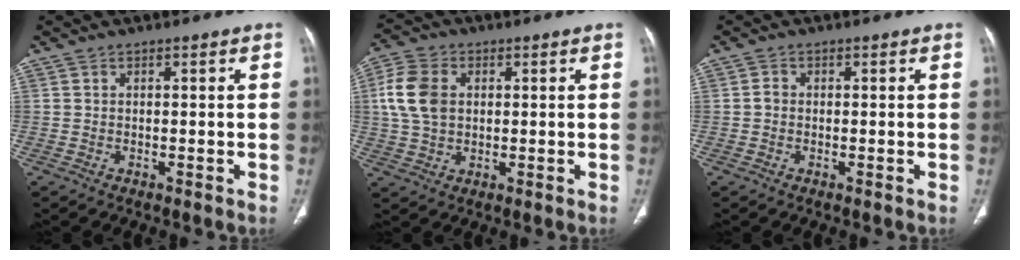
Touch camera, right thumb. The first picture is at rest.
{"total": 9.0, "force": [1.5, 6.6, 6.0], "torque": [-0.123, 0.010, 0.030]}
{"total": 1.1, "force": [-0.2, 1.0, 0.6], "torque": [-0.007, 0.003, -0.005]}